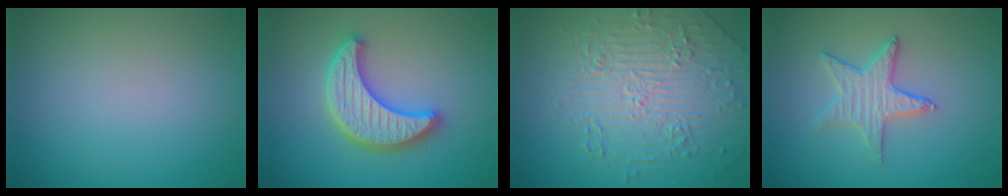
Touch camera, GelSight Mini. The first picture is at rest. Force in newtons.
{"total": 5.4, "press": 5.3, "slide": 0.9}
{"total": 5.3, "press": 5.0, "slide": 1.6}
{"total": 2.8, "press": 2.7, "slide": 0.7}